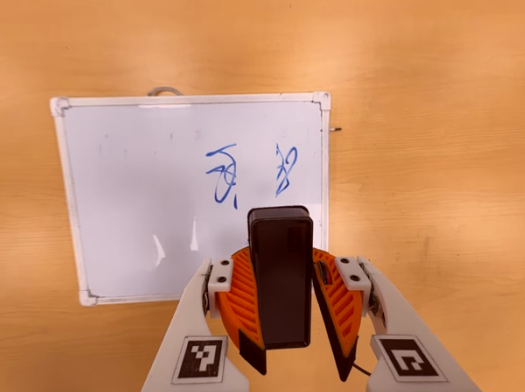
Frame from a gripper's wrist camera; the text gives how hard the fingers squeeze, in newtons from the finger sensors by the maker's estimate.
{"total": 9.0, "left": 9.5, "right": 8.5}